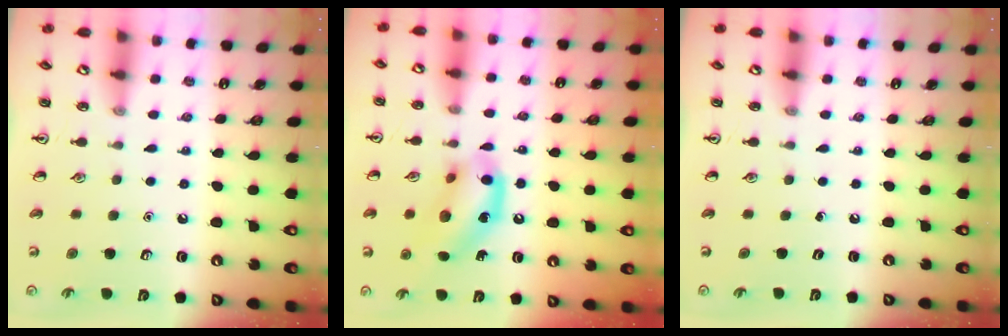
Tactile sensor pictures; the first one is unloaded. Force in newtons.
{"total": 13.2, "press": 12.9, "slide": 2.8}
{"total": 0.0}